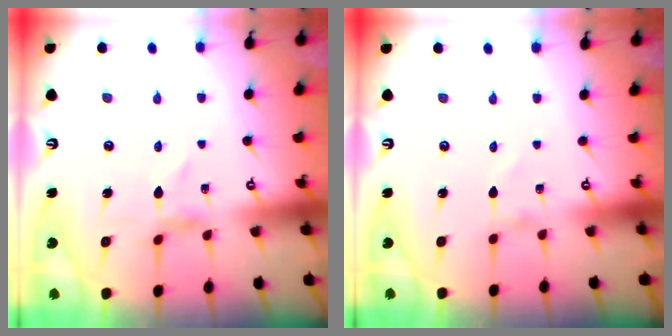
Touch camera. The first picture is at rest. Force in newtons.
{"total": 1.0, "press": 1.0, "slide": 0.0}